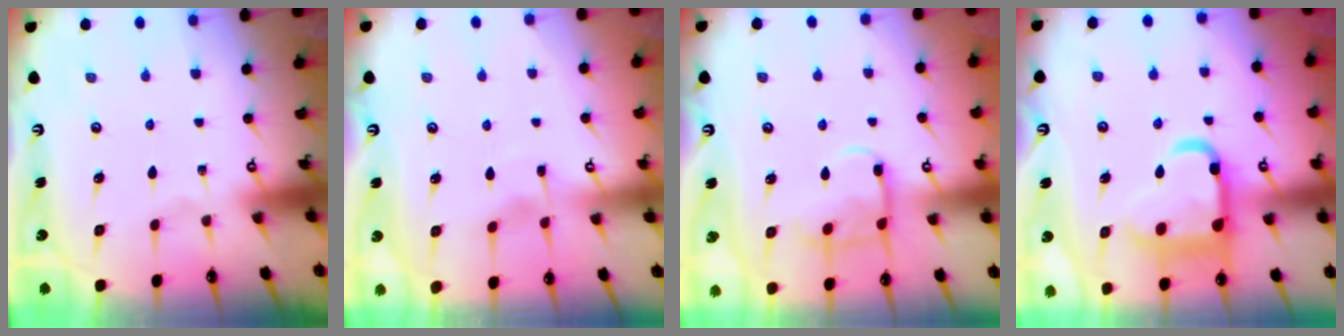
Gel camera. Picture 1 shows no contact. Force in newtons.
{"total": 2.5, "press": 2.5, "slide": 0.3}
{"total": 10.7, "press": 10.6, "slide": 1.2}
{"total": 17.1, "press": 17.0, "slide": 1.3}